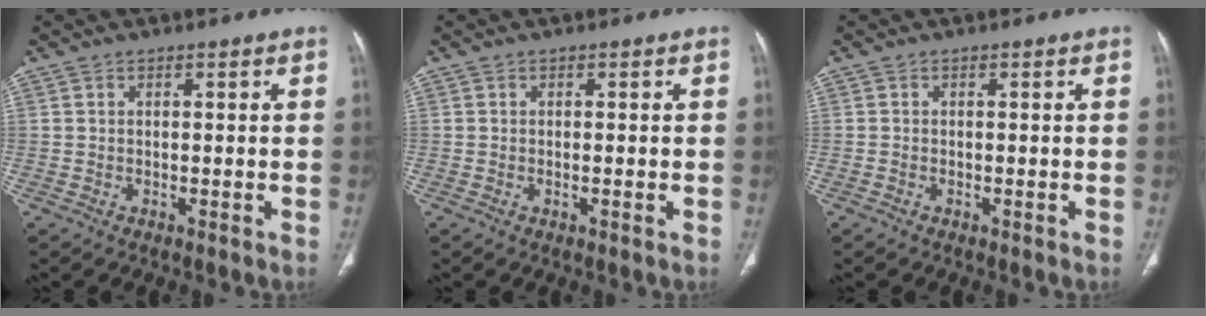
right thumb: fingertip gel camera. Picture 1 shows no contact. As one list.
[{"total": 0.7, "force": [-0.1, 0.1, 0.7], "torque": [-0.010, 0.000, -0.002]}, {"total": 0.0}]